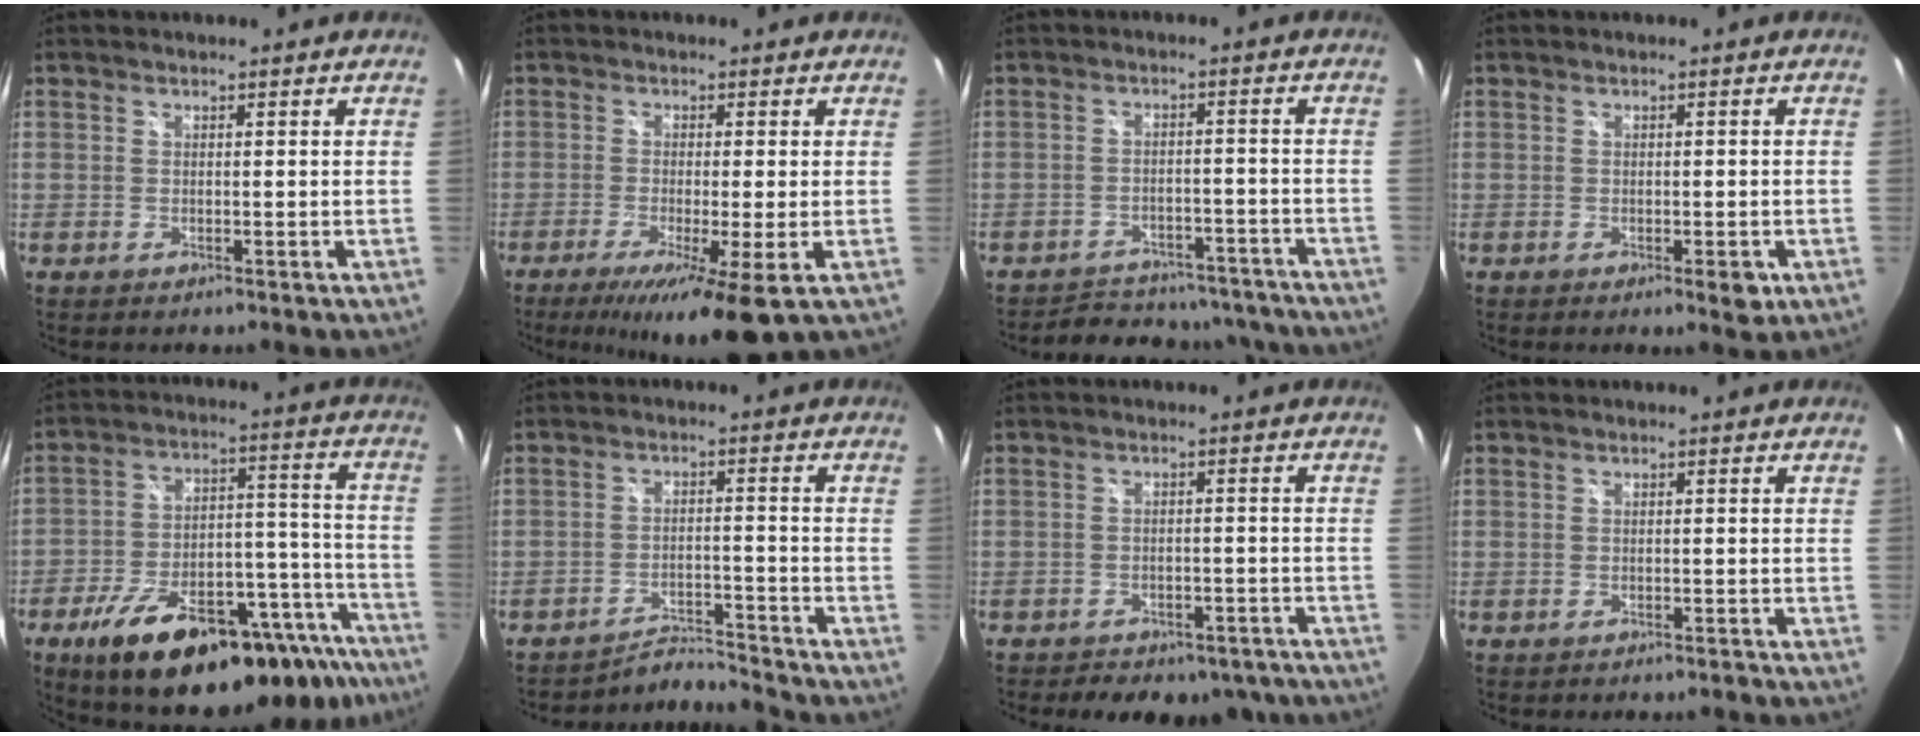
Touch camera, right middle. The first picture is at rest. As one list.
[{"total": 9.2, "force": [-4.0, 0.3, 8.3], "torque": [-0.161, -0.028, -0.067]}, {"total": 16.2, "force": [-14.3, 6.2, 4.5], "torque": [-0.095, 0.032, -0.171]}, {"total": 2.9, "force": [-0.8, 0.9, 2.6], "torque": [-0.036, -0.004, -0.008]}, {"total": 30.2, "force": [-21.1, 11.0, 18.5], "torque": [-0.265, 0.011, -0.288]}, {"total": 5.3, "force": [-4.9, -1.4, -1.3], "torque": [0.008, 0.018, -0.089]}, {"total": 12.6, "force": [-9.8, 6.1, 5.0], "torque": [-0.107, 0.005, -0.112]}, {"total": 1.1, "force": [-1.1, 0.2, 0.2], "torque": [-0.007, -0.005, -0.014]}]